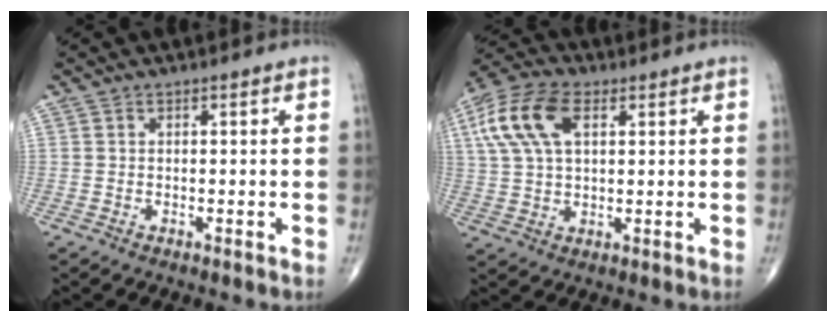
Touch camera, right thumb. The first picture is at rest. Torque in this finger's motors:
{"motor_torque": [0.84, 0.86, 1.12, 0.40, 0.10]}